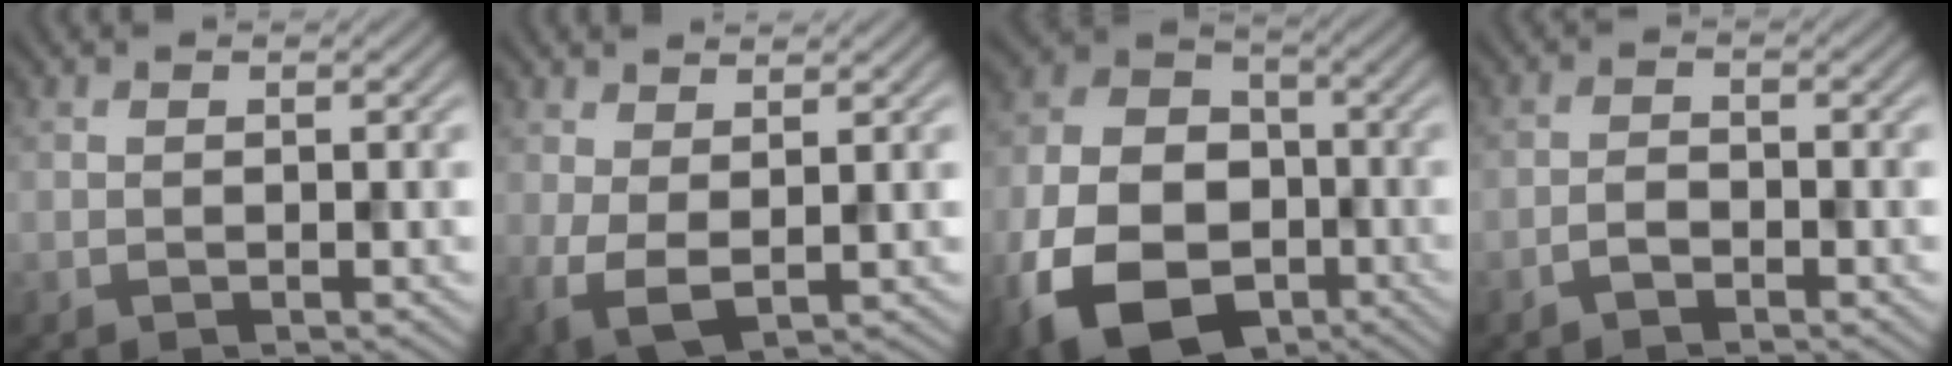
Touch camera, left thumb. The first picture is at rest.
{"total": 4.2, "force": [0.9, 2.1, 3.6], "torque": [-0.090, -0.006, 0.017]}
{"total": 16.0, "force": [-6.6, 11.4, 9.2], "torque": [-0.220, -0.040, -0.126]}
{"total": 1.6, "force": [-1.2, 0.6, 0.8], "torque": [-0.014, 0.003, -0.028]}